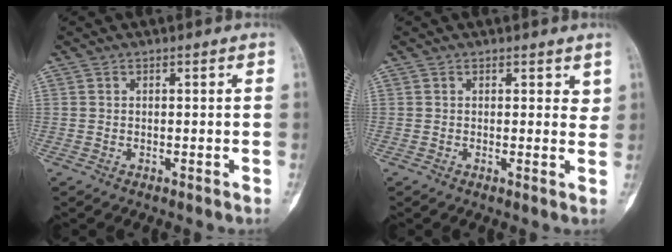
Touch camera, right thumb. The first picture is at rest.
{"total": 2.0, "force": [1.3, 1.2, 1.1], "torque": [0.006, -0.006, 0.013]}